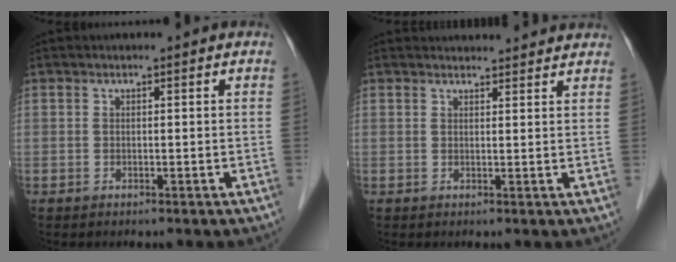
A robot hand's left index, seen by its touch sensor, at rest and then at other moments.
{"total": 7.4, "force": [7.2, 1.2, 1.4], "torque": [-0.009, 0.023, 0.076]}